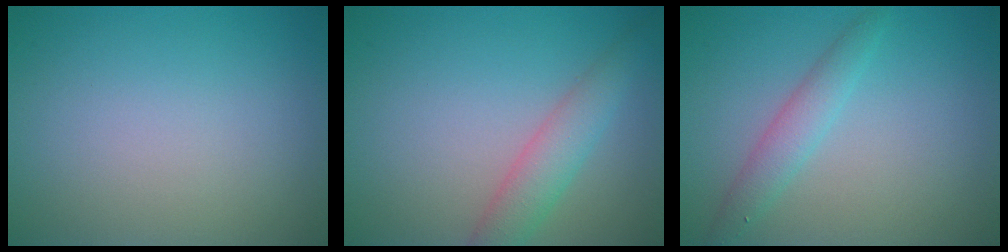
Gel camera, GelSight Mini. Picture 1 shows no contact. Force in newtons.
{"total": 3.2, "press": 3.2, "slide": 0.1}
{"total": 2.3, "press": 2.3, "slide": 0.0}